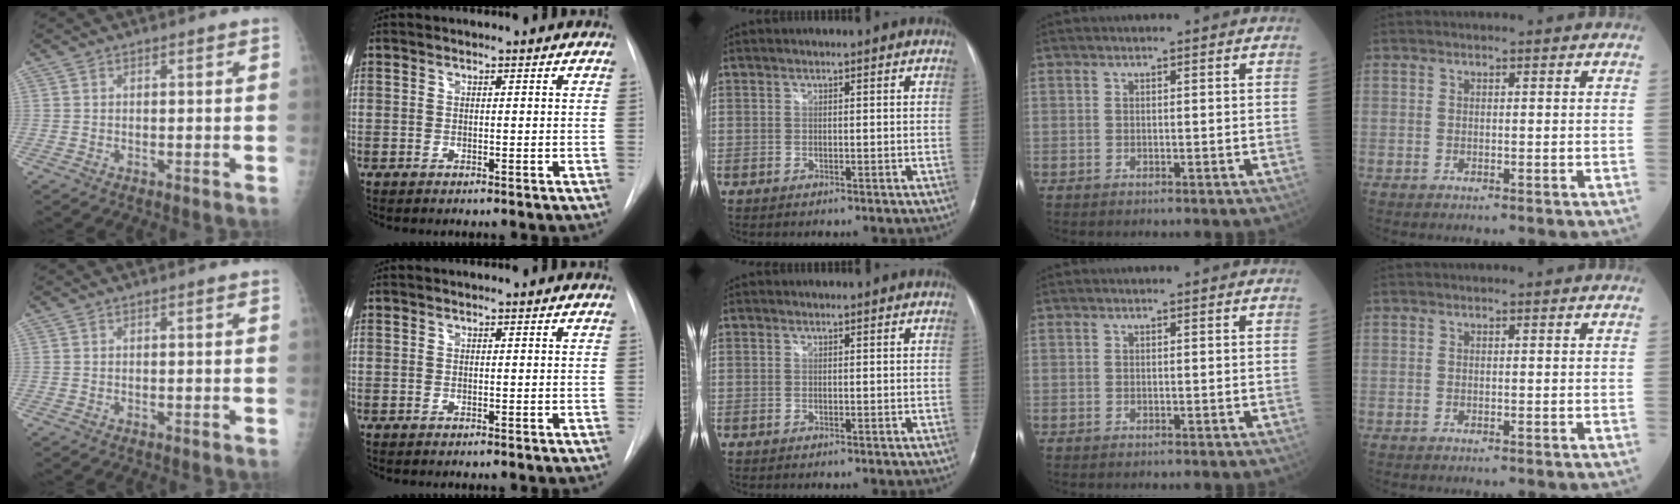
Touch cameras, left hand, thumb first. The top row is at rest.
{}